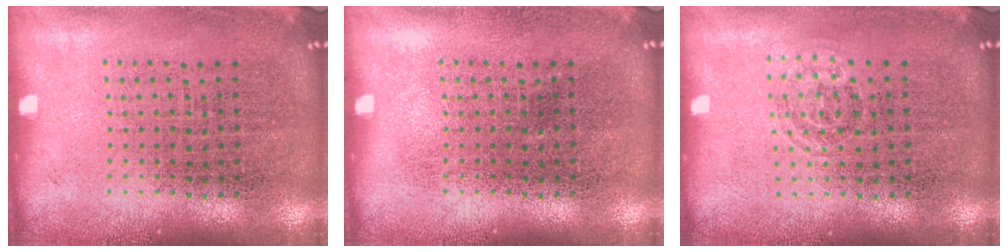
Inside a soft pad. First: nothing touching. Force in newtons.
{"total": 0.0}
{"total": 0.8, "press": 0.6, "slide": 0.6}